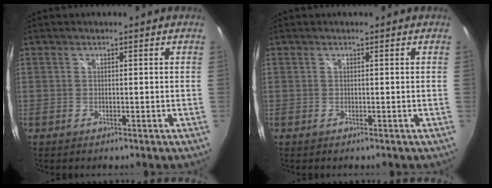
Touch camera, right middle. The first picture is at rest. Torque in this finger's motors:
{"motor_torque": [0.00, -0.02, 0.00, 0.00]}